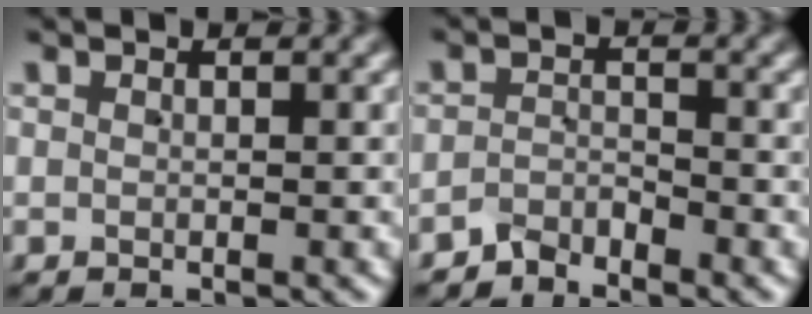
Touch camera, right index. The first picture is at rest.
{"total": 2.6, "force": [-2.5, 0.5, -0.1], "torque": [0.008, 0.003, -0.052]}